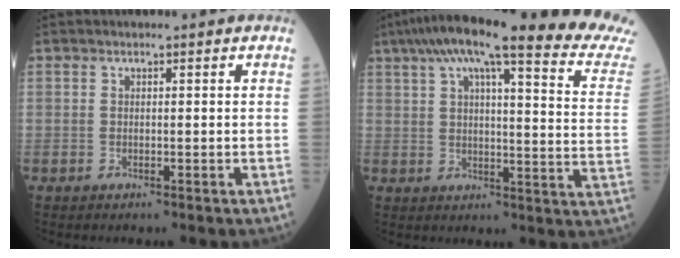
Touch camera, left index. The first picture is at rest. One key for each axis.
{"total": 26.5, "fx": 22.7, "fy": 0.9, "fz": 13.7, "tx": -0.199, "ty": -0.042, "tz": 0.269}